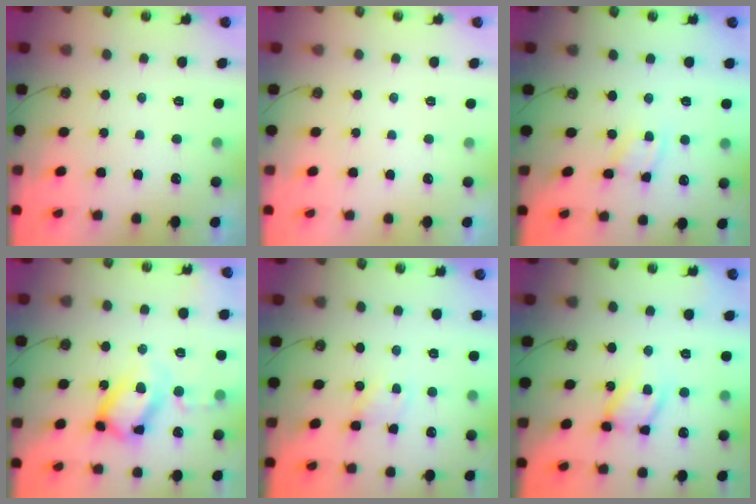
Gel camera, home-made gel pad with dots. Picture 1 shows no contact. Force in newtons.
{"total": 0.0}
{"total": 2.5, "press": 2.4, "slide": 0.3}
{"total": 17.7, "press": 17.6, "slide": 1.5}
{"total": 1.1, "press": 1.0, "slide": 0.1}
{"total": 12.5, "press": 12.5, "slide": 1.1}